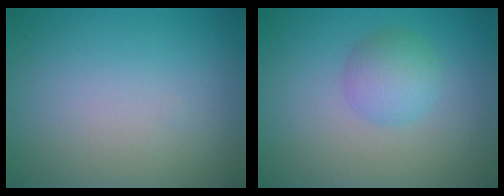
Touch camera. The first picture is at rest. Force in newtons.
{"total": 2.8, "press": 2.8, "slide": 0.1}